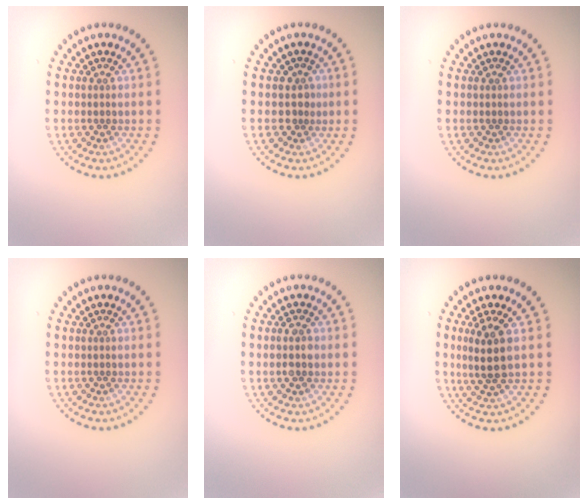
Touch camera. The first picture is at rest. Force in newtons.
{"total": 1.5, "press": 1.1, "slide": 0.9}
{"total": 0.0}
{"total": 0.0}
{"total": 1.5, "press": 1.5, "slide": 0.2}
{"total": 2.9, "press": 2.5, "slide": 1.5}